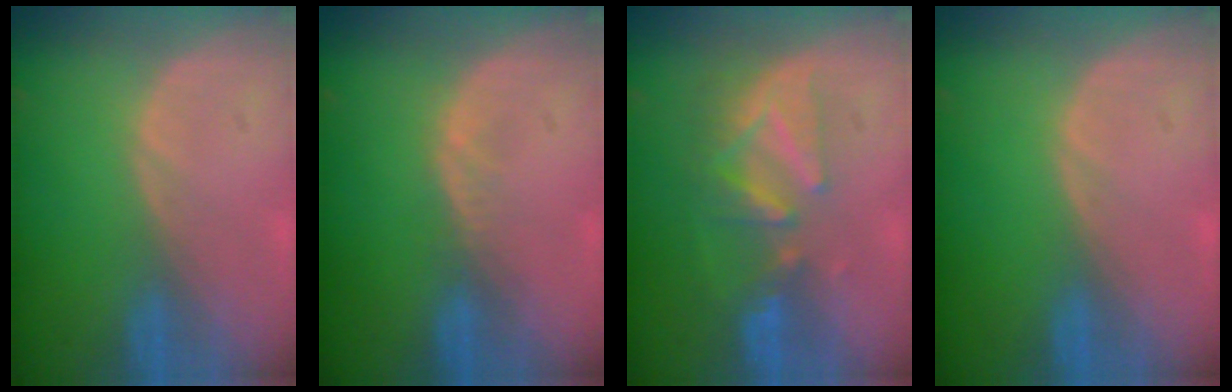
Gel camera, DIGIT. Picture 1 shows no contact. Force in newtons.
{"total": 1.1, "press": 1.1, "slide": 0.3}
{"total": 8.2, "press": 7.4, "slide": 3.5}
{"total": 0.0}